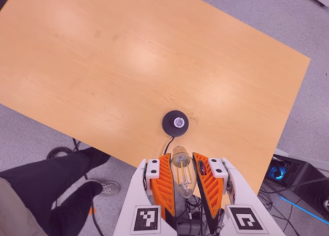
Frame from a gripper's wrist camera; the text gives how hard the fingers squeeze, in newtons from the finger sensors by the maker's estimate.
{"total": 17.7, "left": 18.4, "right": 17.1}